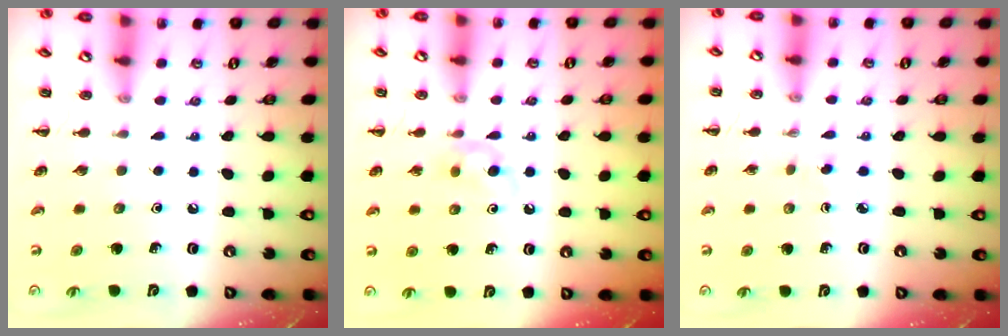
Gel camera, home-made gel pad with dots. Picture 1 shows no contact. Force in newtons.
{"total": 5.1, "press": 4.7, "slide": 1.9}
{"total": 2.3, "press": 2.1, "slide": 0.9}